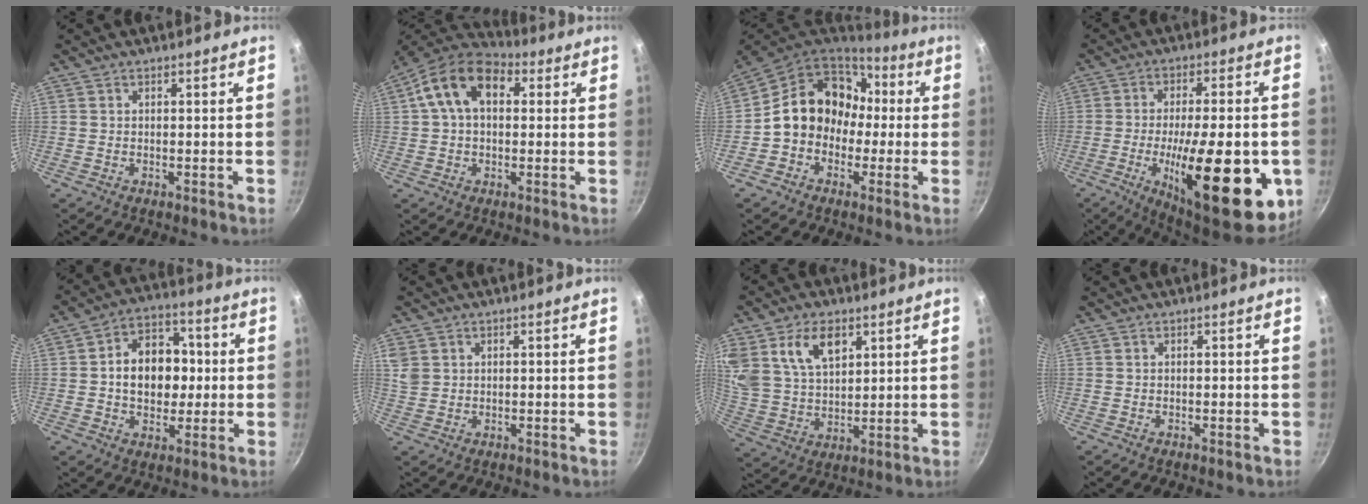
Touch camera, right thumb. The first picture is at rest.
{"total": 13.3, "force": [3.2, 8.7, 9.5], "torque": [-0.142, 0.027, 0.033]}
{"total": 15.5, "force": [0.3, 12.8, 8.6], "torque": [-0.103, 0.055, -0.008]}
{"total": 25.4, "force": [-7.1, 8.4, 22.9], "torque": [-0.307, 0.004, -0.096]}
{"total": 13.3, "force": [0.5, 9.9, 8.8], "torque": [-0.096, 0.021, -0.001]}
{"total": 4.2, "force": [1.6, 3.4, 1.8], "torque": [-0.028, -0.001, 0.036]}
{"total": 13.3, "force": [6.2, 8.4, 8.1], "torque": [-0.138, -0.020, 0.127]}
{"total": 0.0}